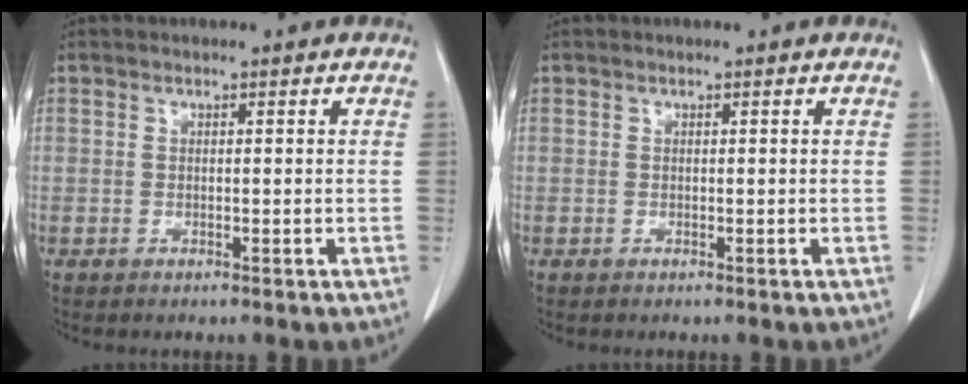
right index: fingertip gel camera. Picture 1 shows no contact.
{"total": 0.0}